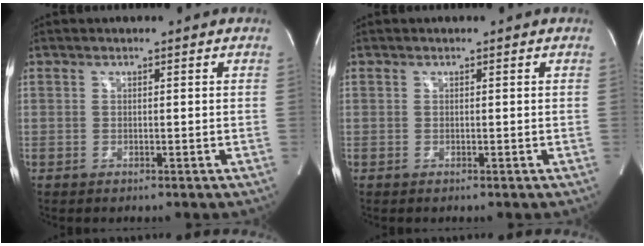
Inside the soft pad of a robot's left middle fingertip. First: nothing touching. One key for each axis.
{"total": 0.0}